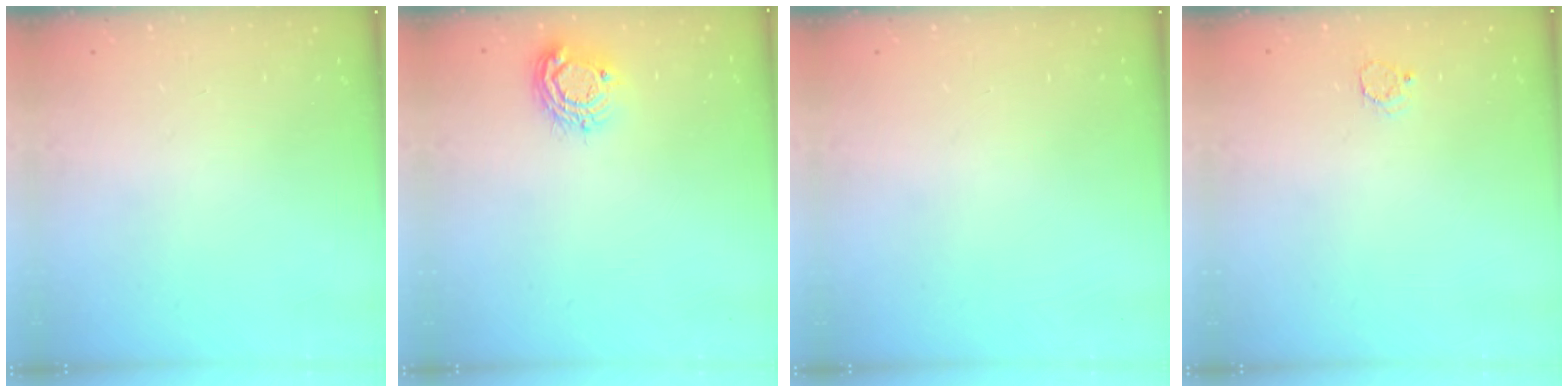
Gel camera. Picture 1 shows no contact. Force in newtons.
{"total": 8.5, "press": 8.5, "slide": 0.7}
{"total": 0.0}
{"total": 2.4, "press": 2.4, "slide": 0.3}